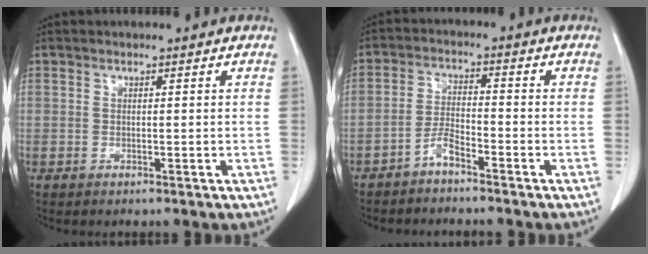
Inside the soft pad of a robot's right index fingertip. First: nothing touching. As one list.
[{"total": 3.4, "force": [-2.9, 0.6, 1.8], "torque": [-0.037, 0.004, -0.058]}]